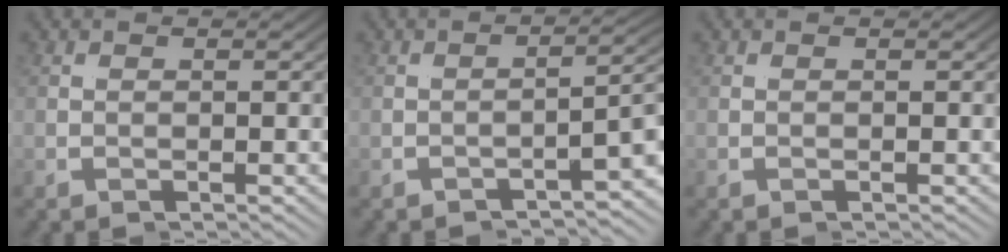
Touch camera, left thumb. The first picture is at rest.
{"total": 3.5, "force": [-2.0, -1.1, 2.6], "torque": [-0.047, 0.009, -0.024]}
{"total": 0.0}